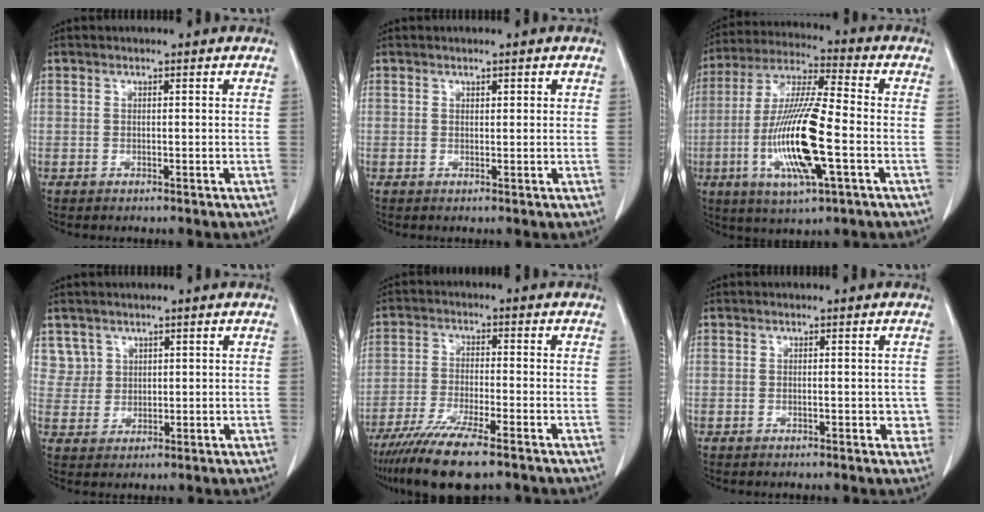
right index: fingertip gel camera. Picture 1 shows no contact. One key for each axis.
{"total": 0.8, "fx": 0.4, "fy": 0.4, "fz": 0.5, "tx": -0.005, "ty": 0.000, "tz": 0.006}
{"total": 16.2, "fx": -4.0, "fy": 1.8, "fz": 15.6, "tx": -0.321, "ty": -0.016, "tz": -0.075}
{"total": 3.7, "fx": 2.2, "fy": 2.9, "fz": -0.4, "tx": 0.020, "ty": 0.001, "tz": 0.041}
{"total": 10.6, "fx": -7.7, "fy": 1.0, "fz": 7.1, "tx": -0.127, "ty": -0.026, "tz": -0.131}
{"total": 2.5, "fx": -0.4, "fy": 1.2, "fz": 2.2, "tx": -0.020, "ty": 0.000, "tz": -0.005}